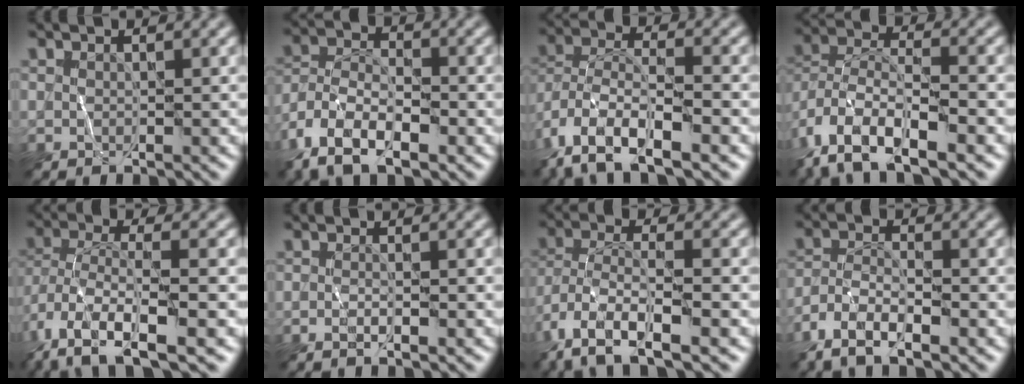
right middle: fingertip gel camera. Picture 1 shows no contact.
{"total": 7.8, "force": [-5.2, 3.4, 4.6], "torque": [-0.098, -0.002, -0.111]}
{"total": 11.0, "force": [-7.2, 4.2, 7.2], "torque": [-0.144, -0.009, -0.135]}
{"total": 11.0, "force": [-7.3, 4.3, 7.0], "torque": [-0.135, -0.005, -0.139]}
{"total": 9.2, "force": [-4.7, 3.2, 7.2], "torque": [-0.157, -0.013, -0.093]}
{"total": 0.7, "force": [-0.6, -0.2, 0.4], "torque": [-0.009, 0.004, -0.011]}
{"total": 9.3, "force": [-5.5, 3.0, 6.8], "torque": [-0.146, -0.011, -0.110]}
{"total": 4.6, "force": [-3.5, 1.2, 2.7], "torque": [-0.054, 0.002, -0.075]}